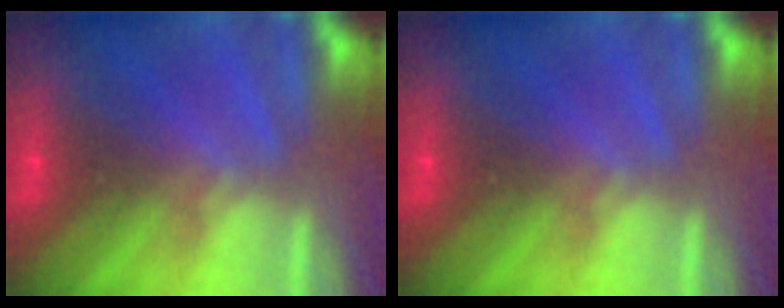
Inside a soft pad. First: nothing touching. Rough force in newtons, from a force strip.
{"total": 0.0}